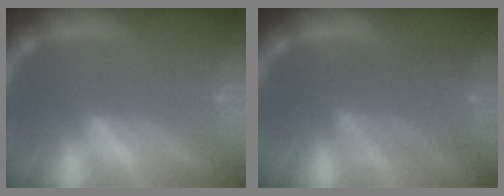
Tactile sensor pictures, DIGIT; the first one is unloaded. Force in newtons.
{"total": 6.1}